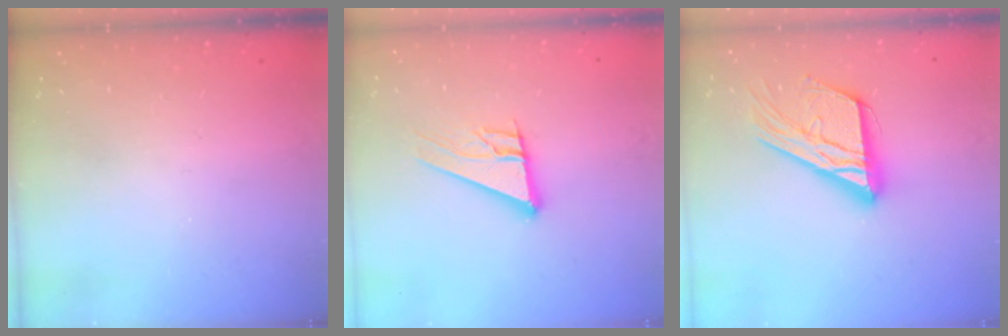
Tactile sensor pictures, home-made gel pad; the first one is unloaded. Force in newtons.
{"total": 11.4, "press": 11.3, "slide": 2.0}
{"total": 17.5, "press": 17.4, "slide": 1.4}